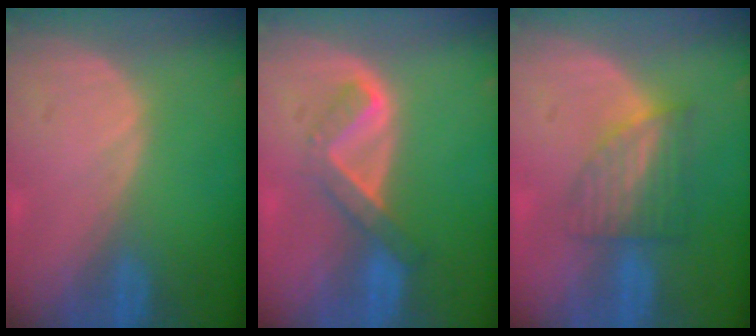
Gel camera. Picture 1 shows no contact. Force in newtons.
{"total": 5.3, "press": 4.6, "slide": 2.6}
{"total": 6.3, "press": 5.6, "slide": 2.8}